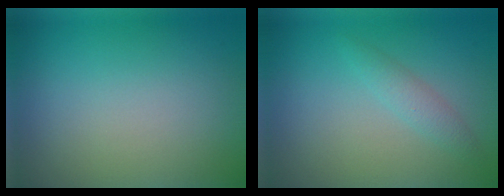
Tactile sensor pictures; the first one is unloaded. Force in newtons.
{"total": 1.5, "press": 1.5, "slide": 0.0}